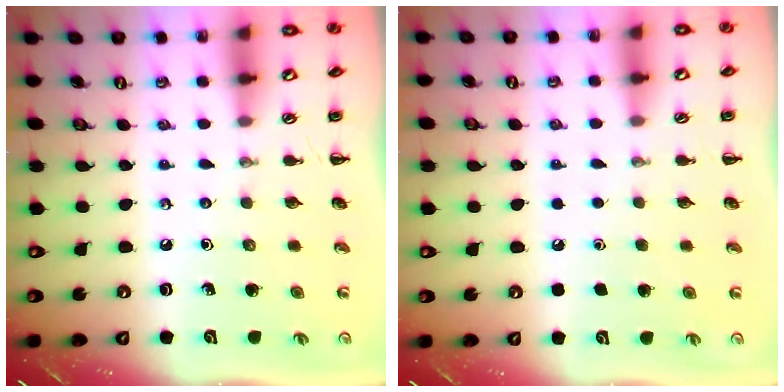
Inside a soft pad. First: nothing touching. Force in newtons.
{"total": 1.6, "press": 1.6, "slide": 0.1}